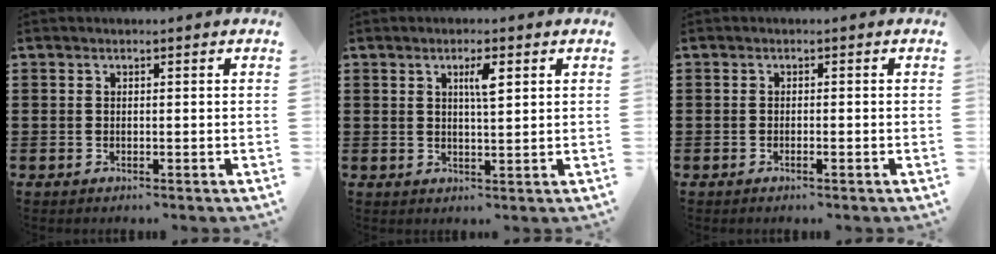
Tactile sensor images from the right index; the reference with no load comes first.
{"total": 3.1, "force": [1.2, 0.6, 2.8], "torque": [-0.051, 0.001, 0.016]}
{"total": 0.7, "force": [-0.4, 0.1, 0.6], "torque": [-0.012, -0.003, -0.008]}